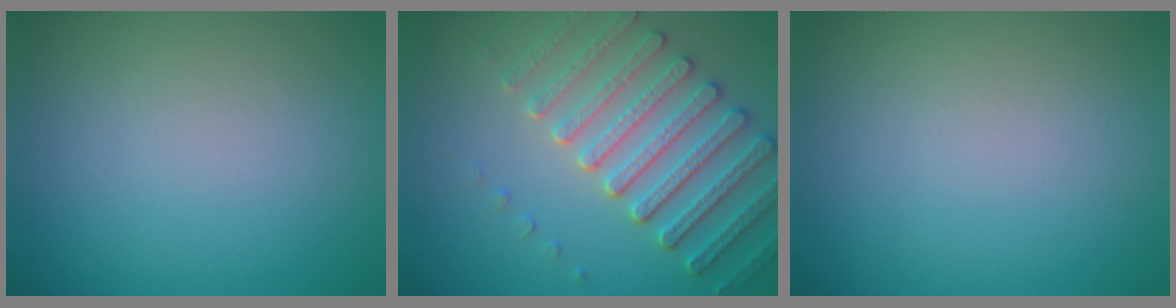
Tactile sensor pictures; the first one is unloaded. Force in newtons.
{"total": 5.1, "press": 4.8, "slide": 1.7}
{"total": 0.0}